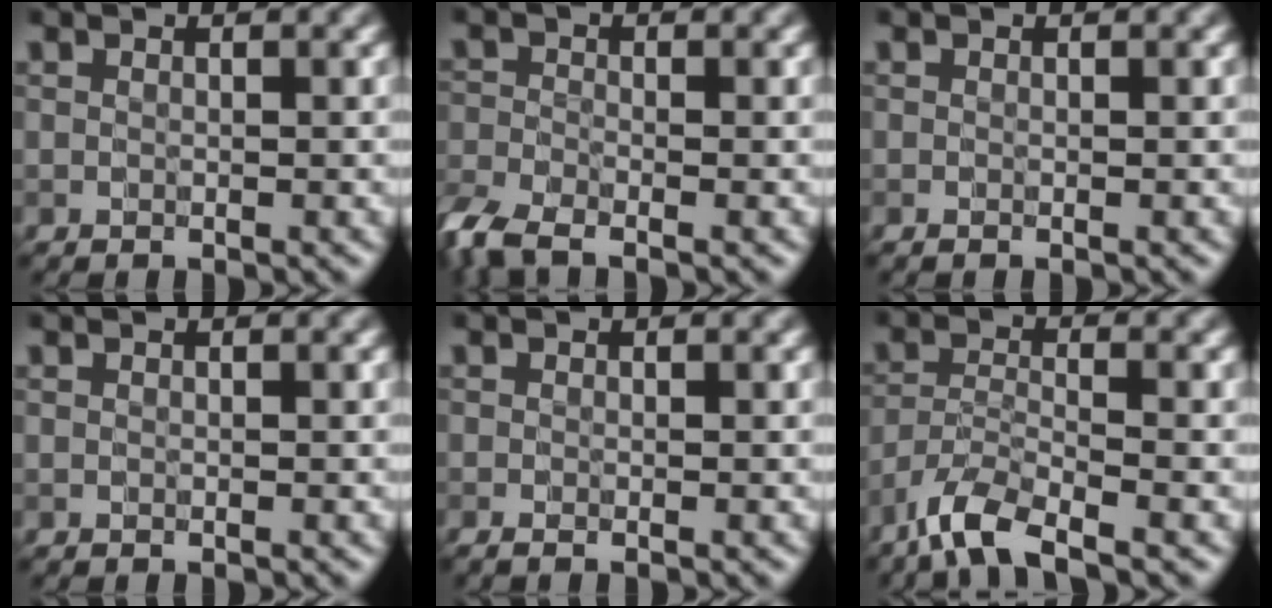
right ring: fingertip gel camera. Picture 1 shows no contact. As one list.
[{"total": 4.4, "force": [-3.2, 1.6, 2.5], "torque": [-0.058, -0.013, -0.078]}, {"total": 0.0}, {"total": 0.0}, {"total": 0.8, "force": [-0.3, 0.2, 0.7], "torque": [-0.012, -0.006, -0.005]}, {"total": 5.0, "force": [-3.8, 1.1, 3.0], "torque": [-0.059, -0.007, -0.081]}]